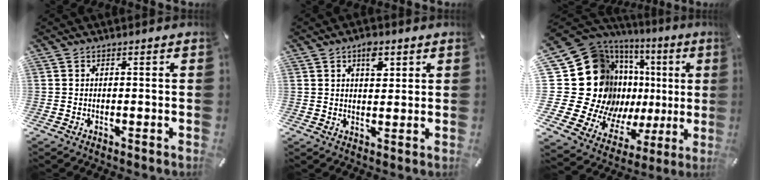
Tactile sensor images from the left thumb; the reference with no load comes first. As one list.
[{"total": 5.3, "force": [2.5, 3.0, 3.5], "torque": [-0.036, -0.010, 0.036]}, {"total": 31.2, "force": [4.0, 22.3, 21.4], "torque": [-0.369, -0.084, 0.136]}]